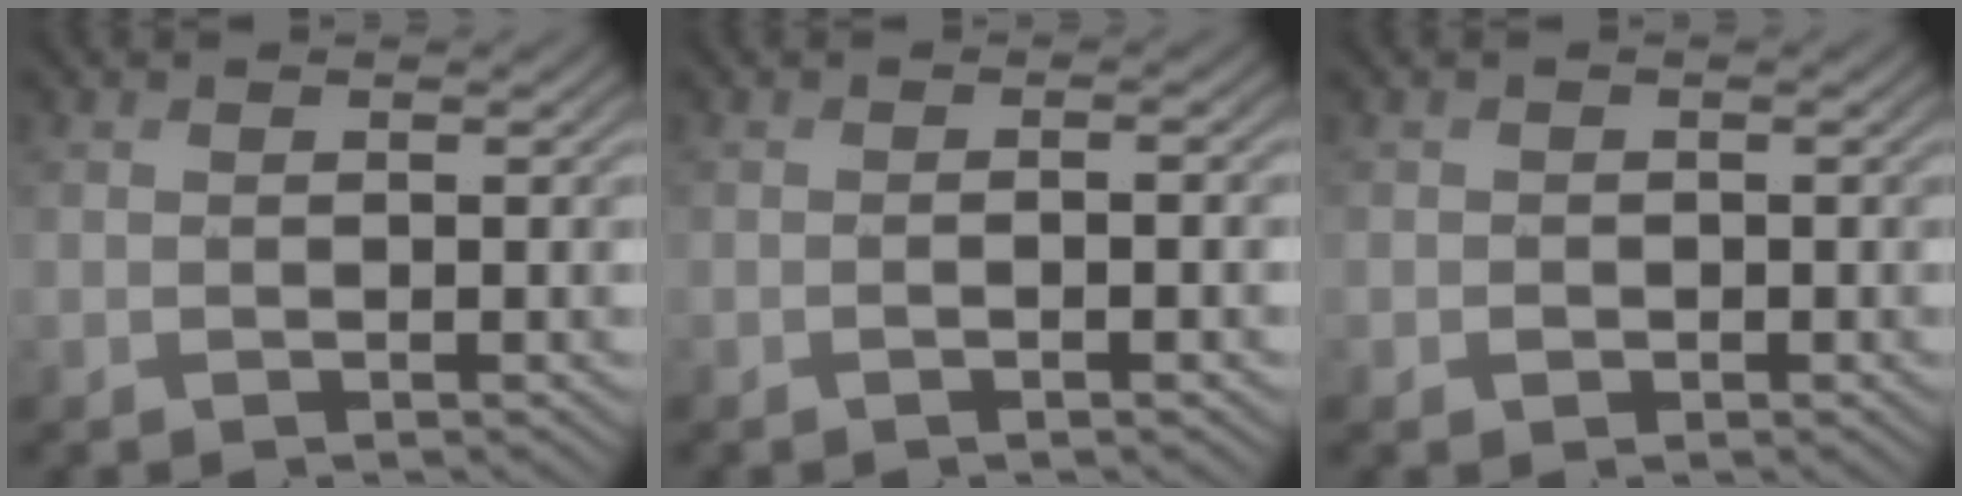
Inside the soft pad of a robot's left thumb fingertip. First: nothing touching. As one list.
[{"total": 1.8, "force": [-0.7, 0.3, 1.6], "torque": [-0.027, 0.004, -0.013]}, {"total": 1.2, "force": [-0.2, 1.2, 0.2], "torque": [0.002, -0.006, -0.009]}]